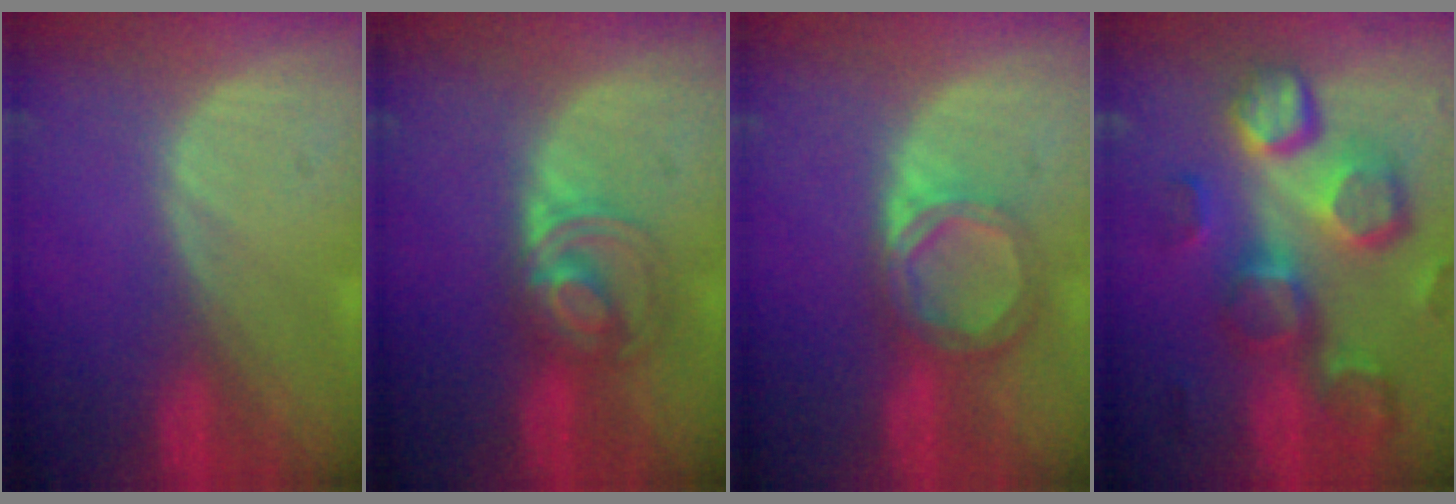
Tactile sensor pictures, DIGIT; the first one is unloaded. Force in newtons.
{"total": 5.6, "press": 5.5, "slide": 0.6}
{"total": 5.6, "press": 5.2, "slide": 1.9}
{"total": 13.2, "press": 11.5, "slide": 6.5}